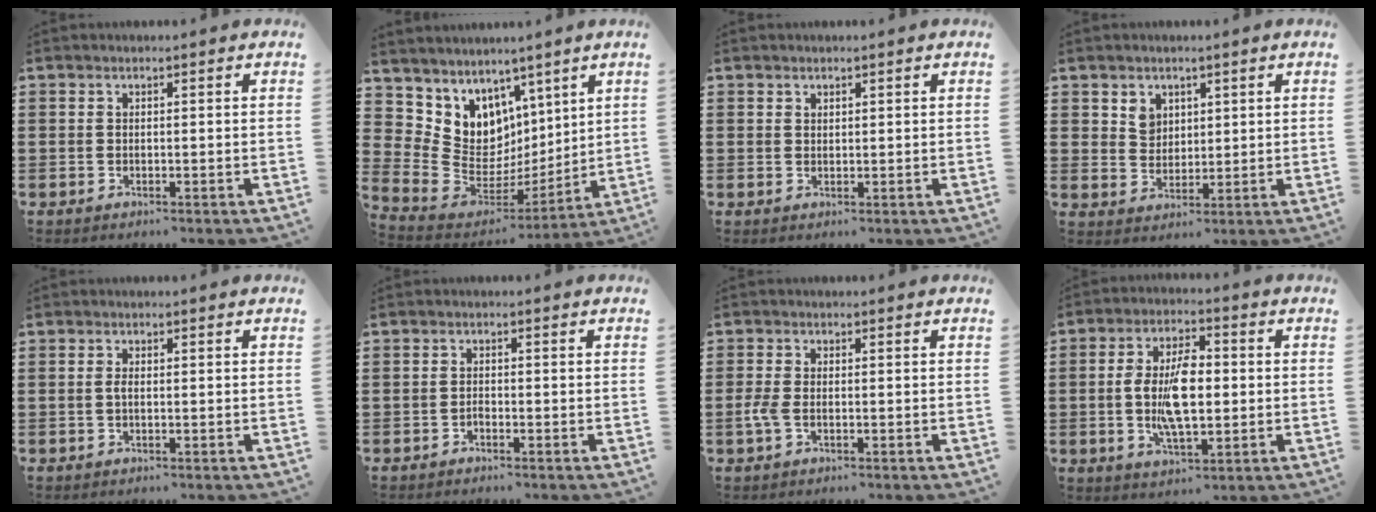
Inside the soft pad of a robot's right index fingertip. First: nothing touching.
{"total": 8.0, "force": [4.9, 6.4, 0.1], "torque": [-0.059, -0.063, 0.101]}
{"total": 1.0, "force": [0.9, 0.5, 0.0], "torque": [-0.002, 0.001, 0.018]}
{"total": 3.5, "force": [2.0, 2.7, 0.9], "torque": [-0.020, 0.005, 0.036]}
{"total": 1.1, "force": [-0.2, 0.4, 1.0], "torque": [-0.027, -0.004, -0.005]}
{"total": 0.8, "force": [-0.7, 0.4, 0.3], "torque": [-0.009, -0.001, -0.012]}
{"total": 2.5, "force": [-0.9, 1.2, 2.0], "torque": [-0.059, -0.008, -0.022]}
{"total": 8.9, "force": [-0.5, 4.0, 7.9], "torque": [-0.170, 0.001, -0.015]}